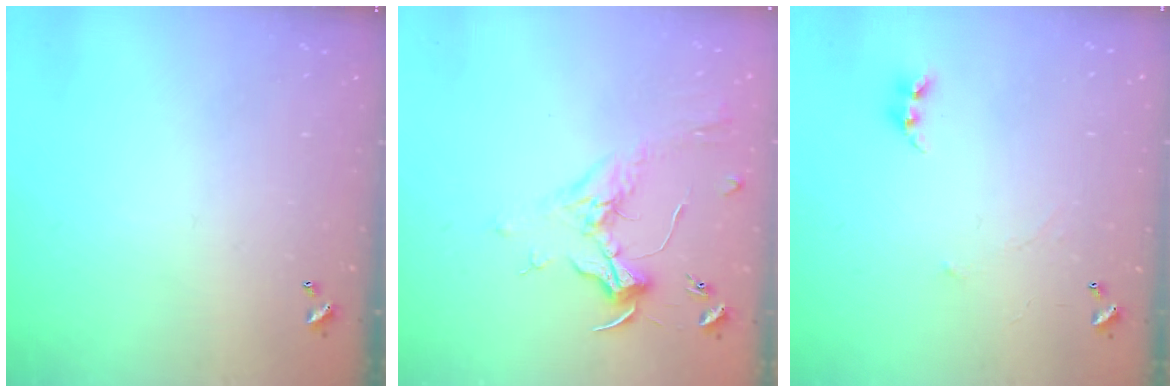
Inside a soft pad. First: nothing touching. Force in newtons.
{"total": 1.8, "press": 1.7, "slide": 0.7}
{"total": 0.9, "press": 0.8, "slide": 0.5}